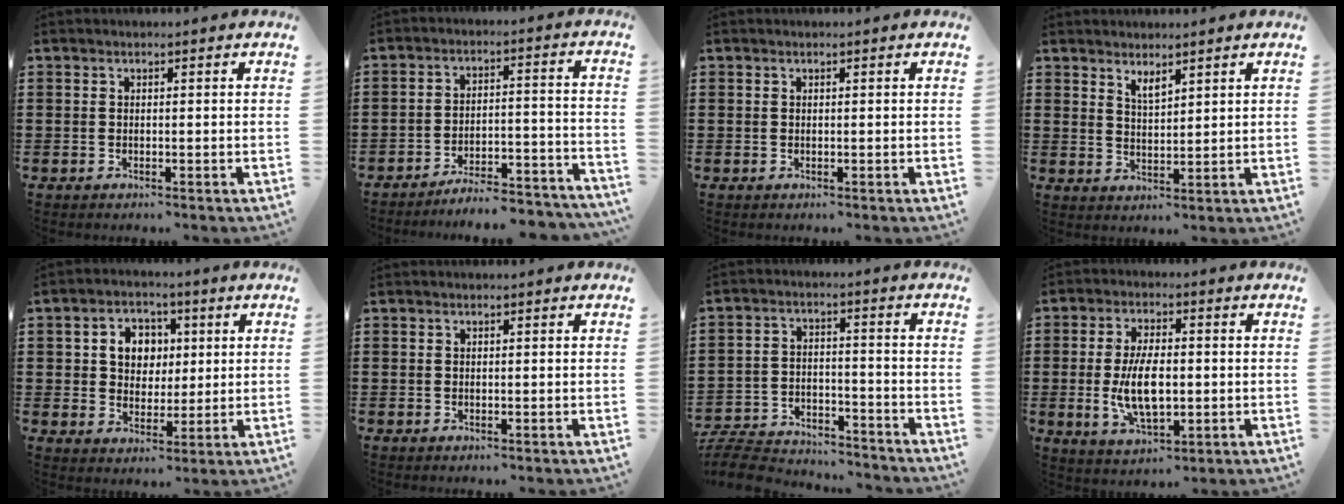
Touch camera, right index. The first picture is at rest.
{"total": 5.9, "force": [-5.8, 0.1, 1.4], "torque": [-0.021, 0.003, -0.114]}
{"total": 0.0}
{"total": 2.6, "force": [2.3, 0.6, 0.9], "torque": [-0.020, 0.001, 0.042]}
{"total": 6.1, "force": [1.3, 5.3, 2.8], "torque": [-0.070, 0.016, 0.018]}
{"total": 0.0}
{"total": 7.2, "force": [-7.0, 1.2, 1.4], "torque": [-0.042, 0.009, -0.141]}
{"total": 8.5, "force": [-0.7, 3.9, 7.6], "torque": [-0.159, -0.008, -0.020]}